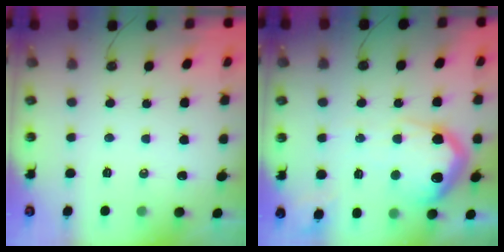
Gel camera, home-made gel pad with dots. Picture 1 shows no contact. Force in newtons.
{"total": 21.2, "press": 21.2, "slide": 1.7}